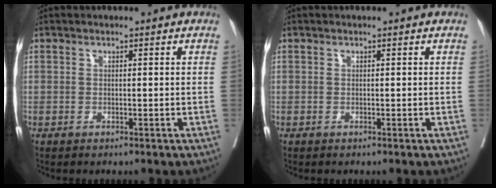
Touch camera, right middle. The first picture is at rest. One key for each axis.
{"total": 0.0}